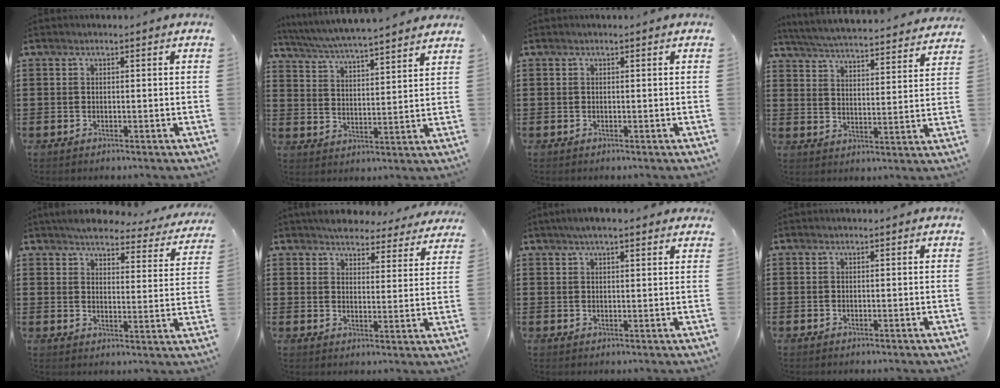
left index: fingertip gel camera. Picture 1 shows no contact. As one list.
[{"total": 5.0, "force": [4.9, -0.4, 1.2], "torque": [-0.047, -0.034, 0.081]}, {"total": 0.0}, {"total": 4.8, "force": [4.7, -0.6, 0.8], "torque": [-0.042, -0.041, 0.077]}, {"total": 5.2, "force": [4.8, 1.0, 1.5], "torque": [-0.045, -0.025, 0.083]}, {"total": 4.6, "force": [4.5, 0.6, 0.4], "torque": [-0.029, -0.022, 0.080]}, {"total": 3.5, "force": [2.7, 0.7, 2.1], "torque": [-0.046, 0.007, 0.048]}, {"total": 0.0}]